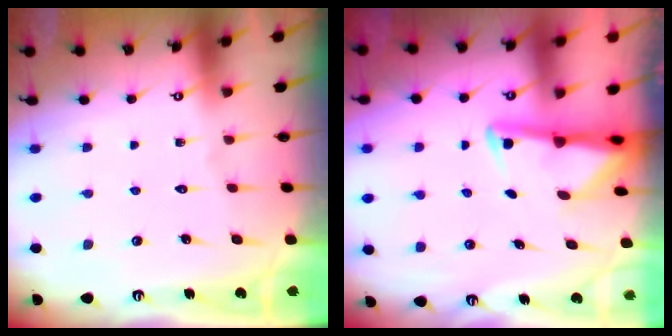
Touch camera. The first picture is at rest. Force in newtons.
{"total": 3.0, "press": 3.0, "slide": 0.6}